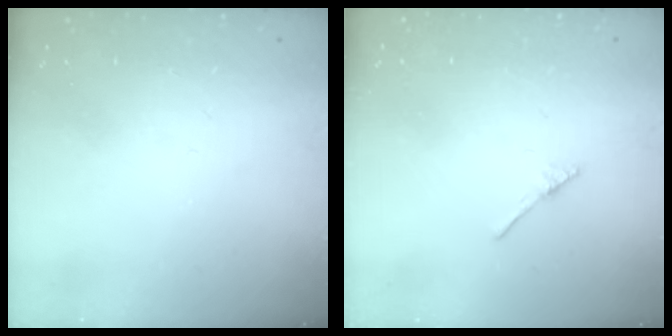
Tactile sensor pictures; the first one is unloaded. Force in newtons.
{"total": 1.9, "press": 1.8, "slide": 0.3}